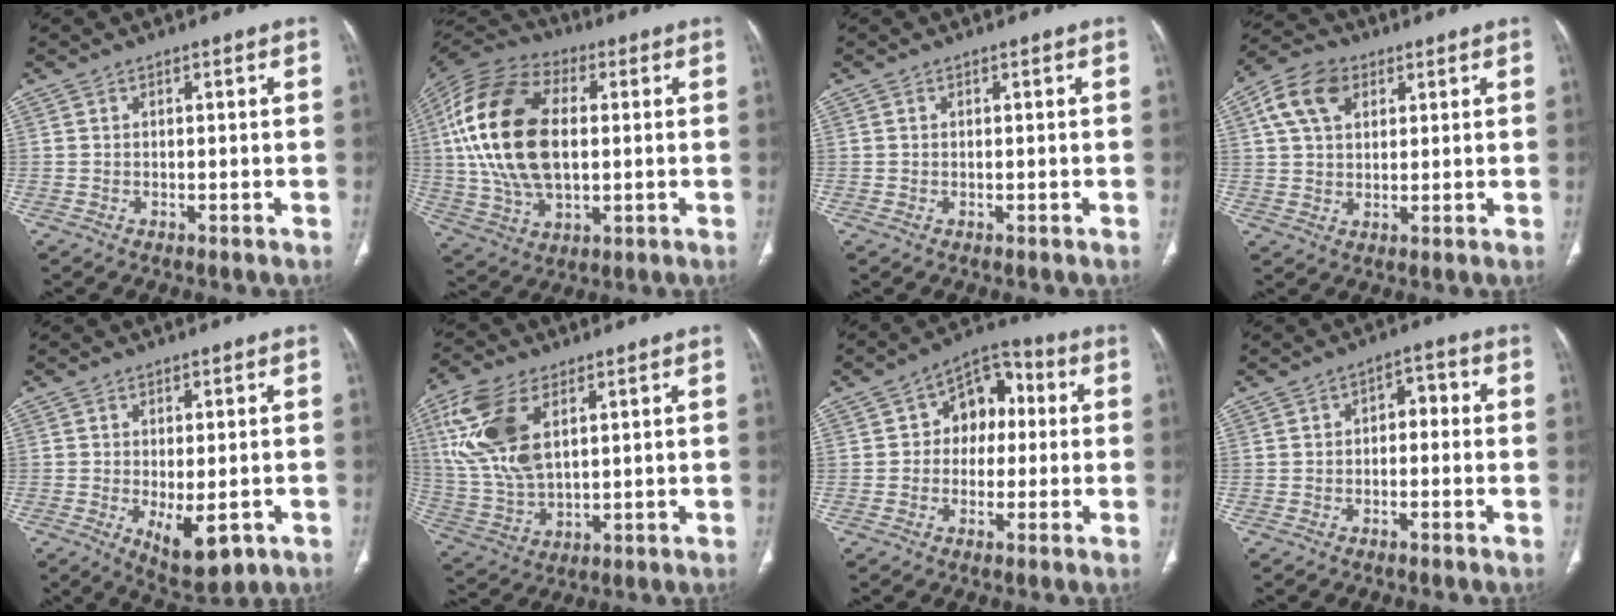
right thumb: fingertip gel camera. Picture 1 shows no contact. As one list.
[{"total": 22.9, "force": [2.4, 13.3, 18.5], "torque": [-0.375, 0.005, 0.042]}, {"total": 0.0}, {"total": 9.6, "force": [3.8, 6.5, 6.0], "torque": [-0.102, 0.006, 0.065]}, {"total": 8.0, "force": [-2.5, 3.5, 6.8], "torque": [-0.094, -0.012, -0.022]}, {"total": 15.6, "force": [5.6, 8.3, 12.1], "torque": [-0.260, -0.009, 0.117]}, {"total": 9.9, "force": [1.1, 7.2, 6.7], "torque": [-0.052, 0.029, 0.006]}, {"total": 3.7, "force": [-0.3, 2.5, 2.8], "torque": [-0.020, 0.023, -0.013]}]